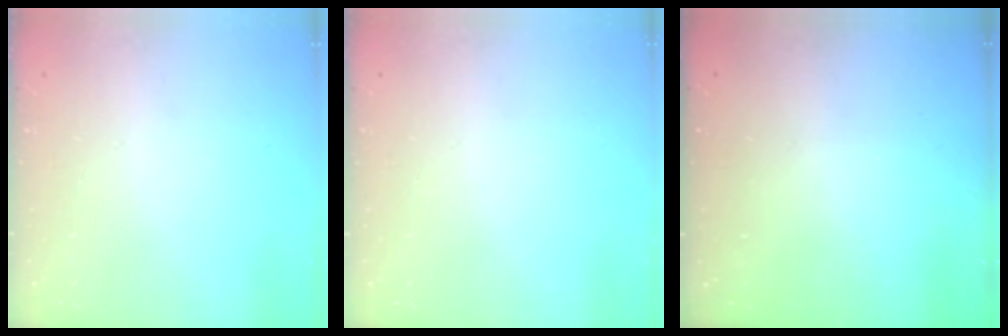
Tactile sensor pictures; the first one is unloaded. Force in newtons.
{"total": 0.0}
{"total": 3.0, "press": 3.0, "slide": 0.1}